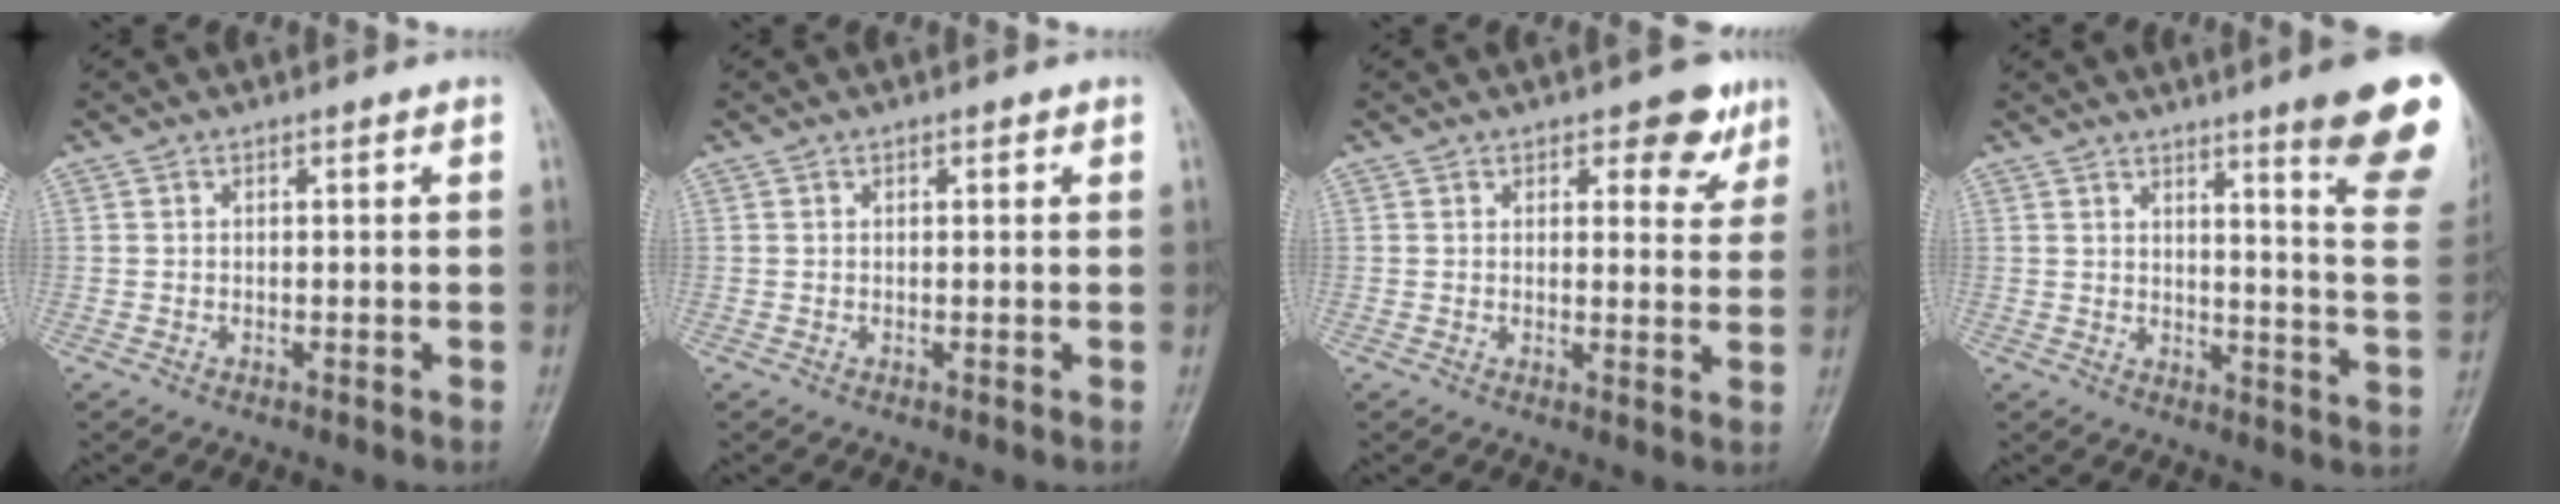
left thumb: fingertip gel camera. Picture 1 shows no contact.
{"total": 0.7, "force": [0.4, 0.4, 0.4], "torque": [-0.002, 0.000, 0.002]}
{"total": 5.8, "force": [3.6, 3.1, 3.3], "torque": [-0.009, -0.017, 0.042]}
{"total": 16.2, "force": [10.5, 1.2, 12.2], "torque": [-0.125, -0.069, 0.124]}